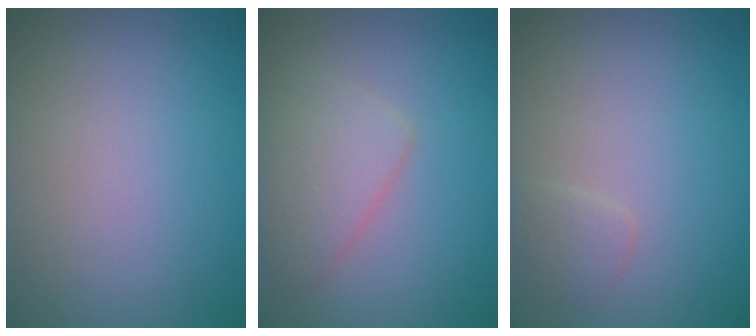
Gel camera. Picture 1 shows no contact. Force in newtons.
{"total": 3.3, "press": 3.3, "slide": 0.1}
{"total": 1.2, "press": 1.2, "slide": 0.1}